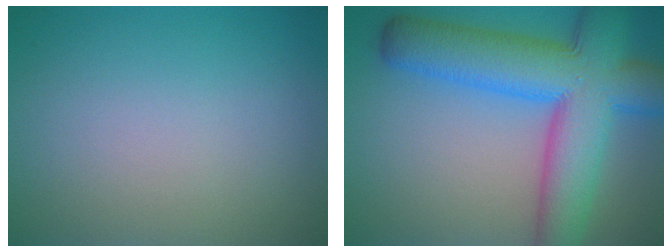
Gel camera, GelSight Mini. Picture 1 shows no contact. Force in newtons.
{"total": 11.8, "press": 11.7, "slide": 0.5}